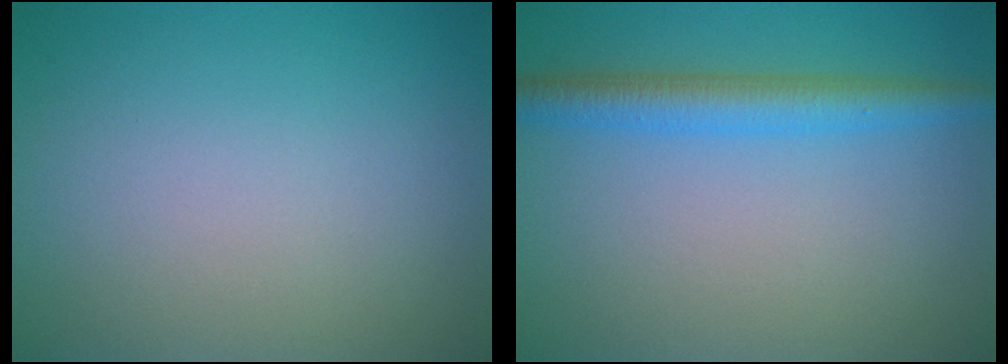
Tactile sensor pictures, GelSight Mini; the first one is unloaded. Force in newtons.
{"total": 3.7, "press": 3.7, "slide": 0.1}